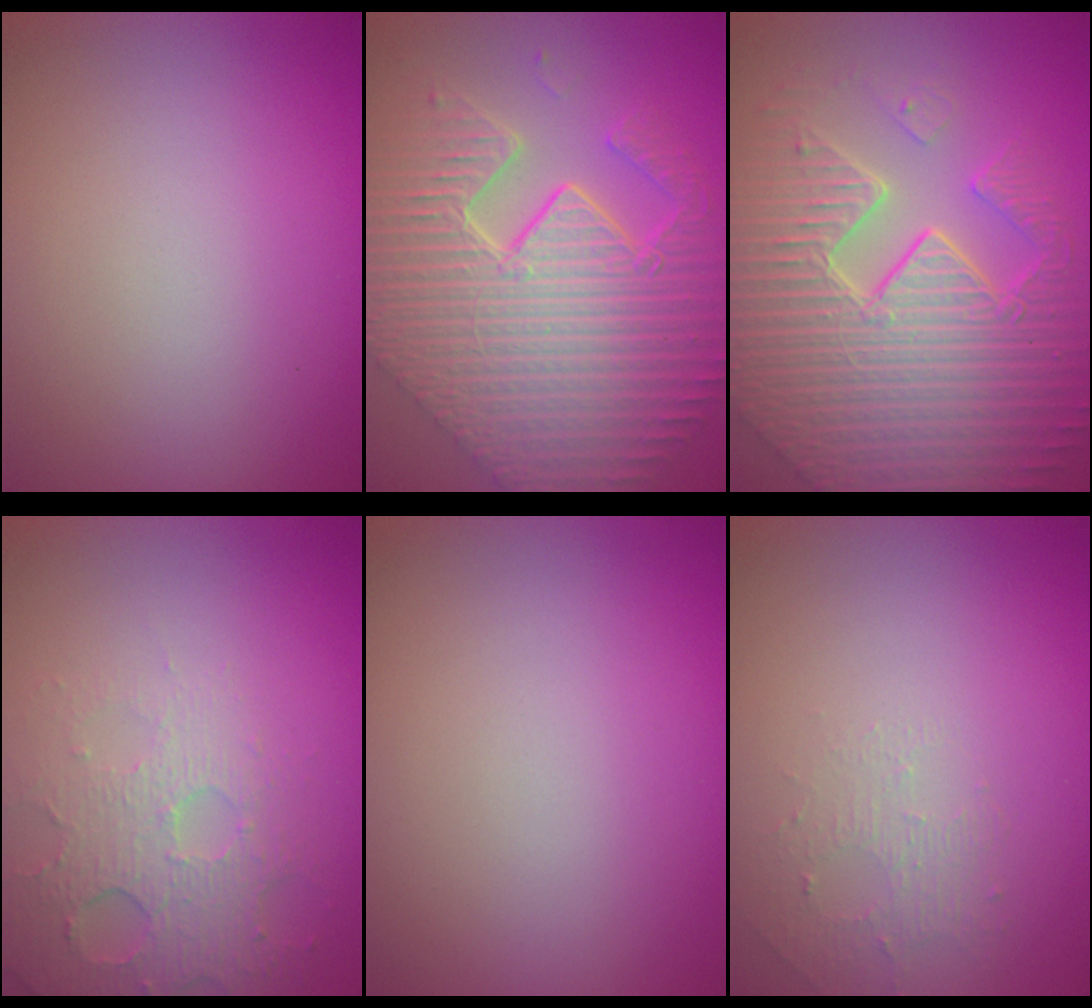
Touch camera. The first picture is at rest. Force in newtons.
{"total": 12.0, "press": 7.8, "slide": 9.1}
{"total": 11.3, "press": 7.2, "slide": 8.7}
{"total": 5.0, "press": 3.3, "slide": 3.7}
{"total": 0.0}
{"total": 1.3, "press": 0.7, "slide": 1.2}